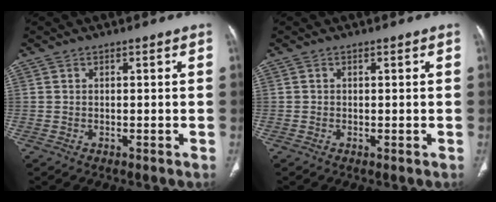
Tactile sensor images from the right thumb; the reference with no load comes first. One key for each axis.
{"total": 0.0}